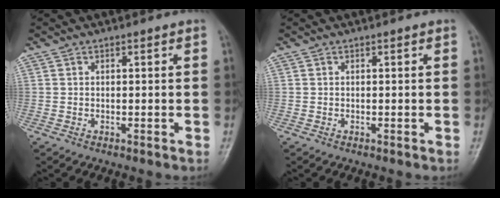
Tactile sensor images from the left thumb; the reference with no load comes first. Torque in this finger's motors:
{"motor_torque": [0.00, 0.00, -0.06, -0.06, 0.00]}